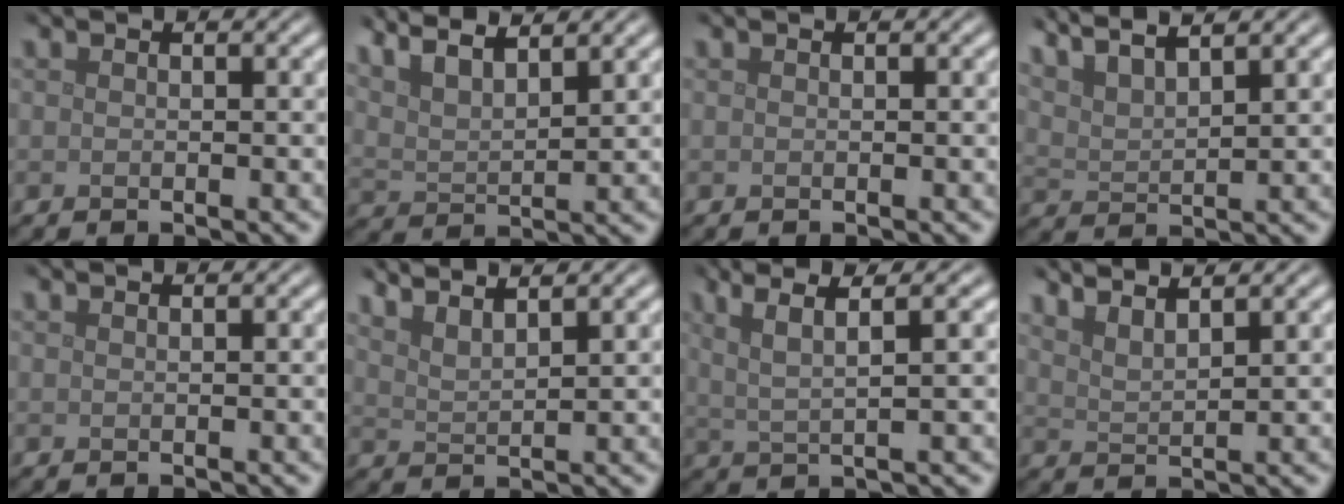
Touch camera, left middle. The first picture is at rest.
{"total": 7.2, "force": [5.5, 2.1, 4.2], "torque": [-0.068, 0.020, 0.074]}
{"total": 0.0}
{"total": 6.7, "force": [5.3, 1.8, 3.7], "torque": [-0.054, 0.023, 0.067]}
{"total": 0.0}
{"total": 4.3, "force": [3.7, 1.0, 2.0], "torque": [-0.014, 0.016, 0.042]}
{"total": 4.8, "force": [2.4, 0.9, 4.1], "torque": [-0.072, 0.010, 0.034]}
{"total": 3.8, "force": [3.3, 0.8, 1.7], "torque": [-0.010, 0.010, 0.042]}